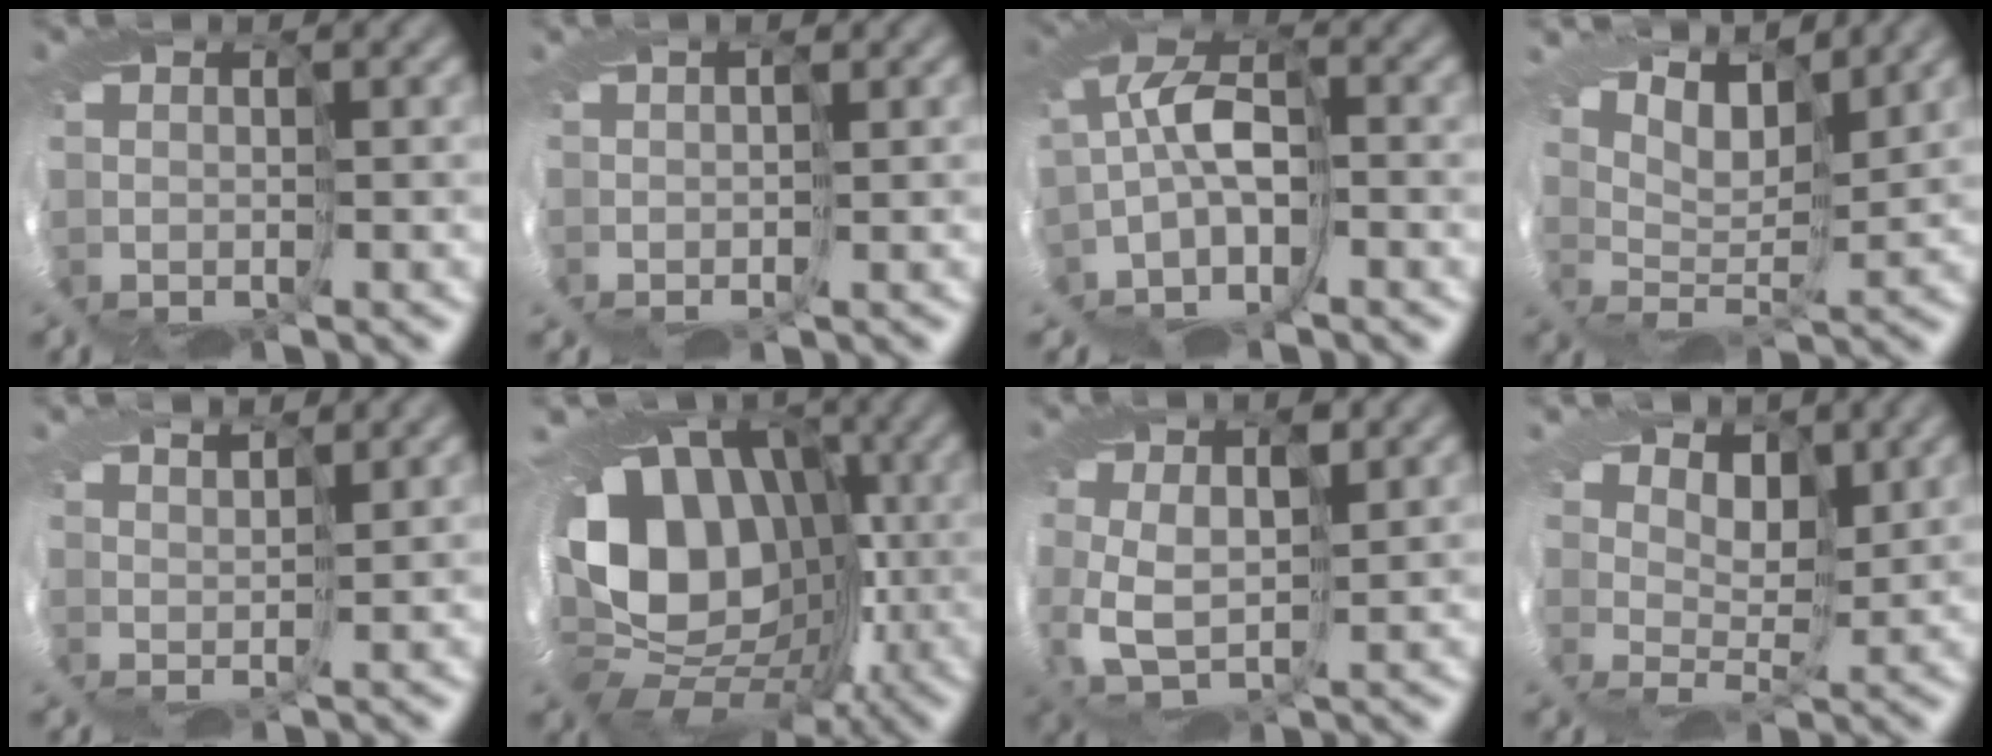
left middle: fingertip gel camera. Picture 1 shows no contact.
{"total": 0.5, "force": [0.5, -0.2, -0.1], "torque": [0.019, 0.006, -0.010]}
{"total": 4.7, "force": [-1.2, 1.5, 4.3], "torque": [-0.093, 0.019, -0.058]}
{"total": 6.2, "force": [6.0, -0.2, 1.6], "torque": [-0.032, 0.025, 0.061]}
{"total": 4.1, "force": [3.5, -1.8, -0.8], "torque": [0.017, 0.021, 0.019]}
{"total": 13.6, "force": [-0.1, 11.2, 7.8], "torque": [-0.104, 0.007, -0.034]}
{"total": 2.4, "force": [0.2, 1.1, 2.1], "torque": [-0.069, -0.008, -0.005]}
{"total": 3.8, "force": [3.7, 0.5, 0.6], "torque": [0.002, 0.011, 0.027]}